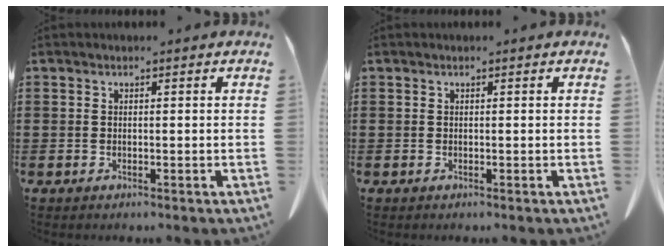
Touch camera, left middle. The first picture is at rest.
{"total": 0.0}